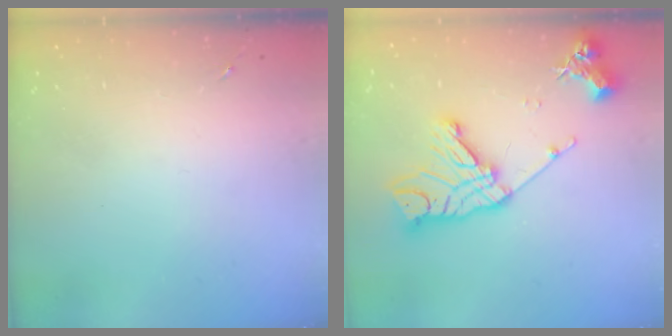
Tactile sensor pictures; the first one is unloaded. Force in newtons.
{"total": 17.7, "press": 17.6, "slide": 1.3}